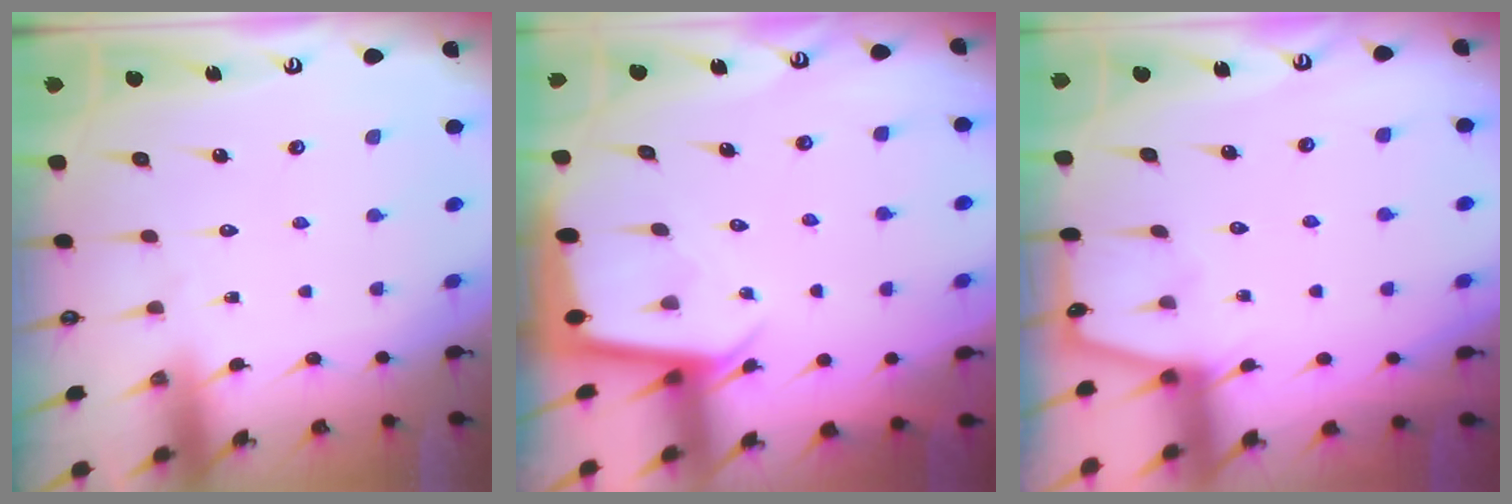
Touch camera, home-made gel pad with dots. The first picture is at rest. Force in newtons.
{"total": 2.3, "press": 2.3, "slide": 0.1}
{"total": 2.1, "press": 2.1, "slide": 0.3}